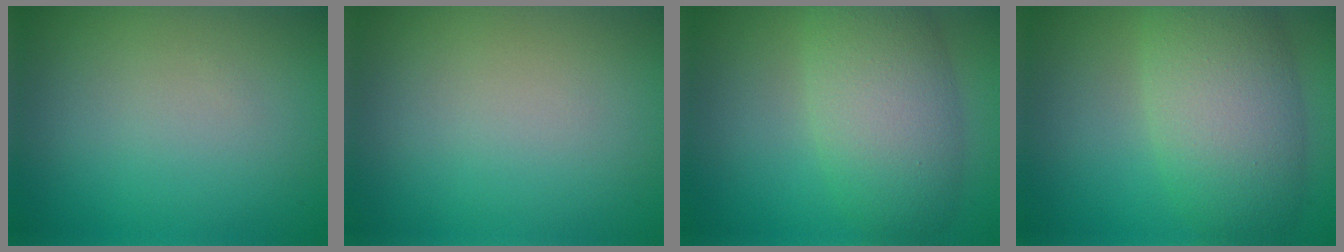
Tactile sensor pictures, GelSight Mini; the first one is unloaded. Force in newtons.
{"total": 0.0}
{"total": 6.6, "press": 6.6, "slide": 0.5}
{"total": 7.6, "press": 7.6, "slide": 0.6}